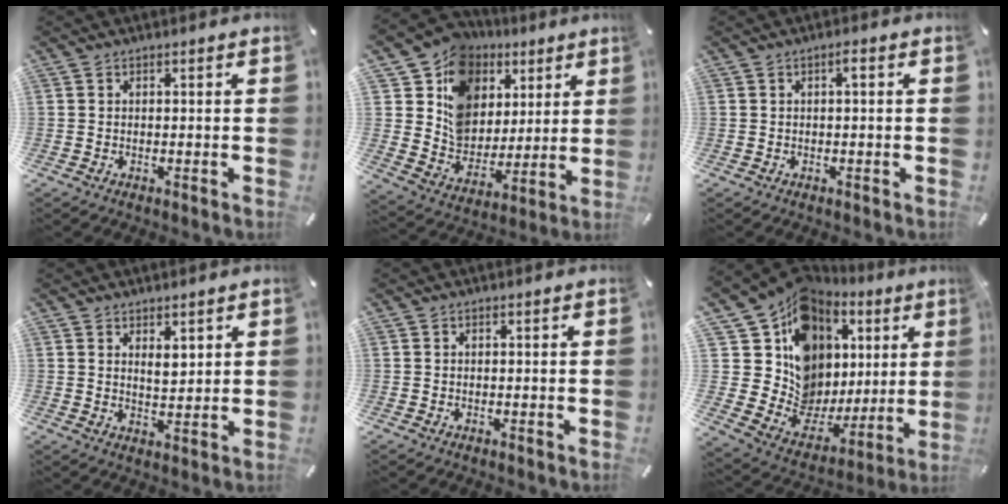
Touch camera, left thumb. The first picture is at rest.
{"total": 14.9, "force": [5.2, 13.2, 4.6], "torque": [-0.079, -0.040, 0.103]}
{"total": 1.3, "force": [0.0, 0.2, 1.3], "torque": [-0.027, 0.003, -0.001]}
{"total": 4.0, "force": [2.5, 2.1, 2.3], "torque": [-0.027, -0.013, 0.041]}
{"total": 0.0}
{"total": 13.9, "force": [6.2, 11.2, 5.5], "torque": [-0.105, -0.095, 0.124]}